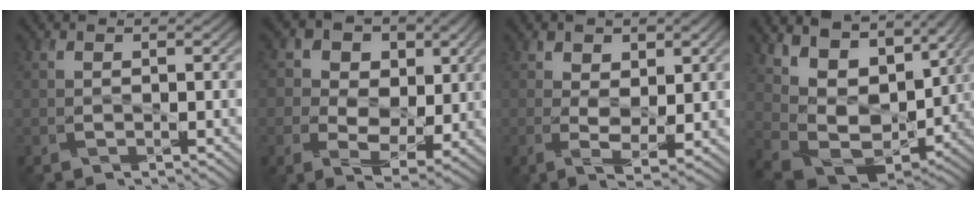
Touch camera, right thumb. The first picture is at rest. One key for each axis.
{"total": 7.9, "fx": 1.3, "fy": 6.1, "fz": 4.8, "tx": -0.099, "ty": -0.001, "tz": 0.012}
{"total": 4.9, "fx": 1.4, "fy": 2.1, "fz": 4.2, "tx": -0.079, "ty": -0.008, "tz": 0.023}
{"total": 11.0, "fx": 4.5, "fy": 6.1, "fz": 8.0, "tx": -0.167, "ty": -0.006, "tz": 0.087}